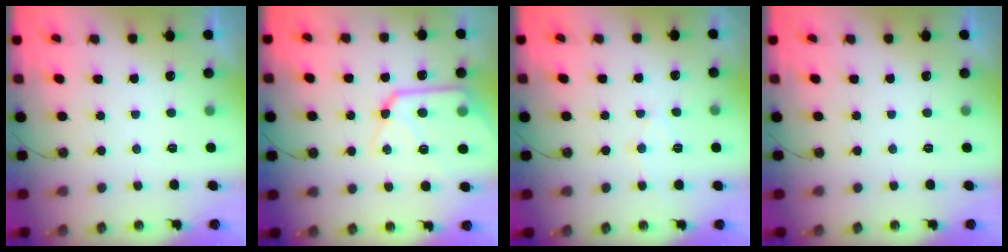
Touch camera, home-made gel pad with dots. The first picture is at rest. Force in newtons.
{"total": 14.7, "press": 14.6, "slide": 1.4}
{"total": 6.0, "press": 6.0, "slide": 0.3}
{"total": 0.0}